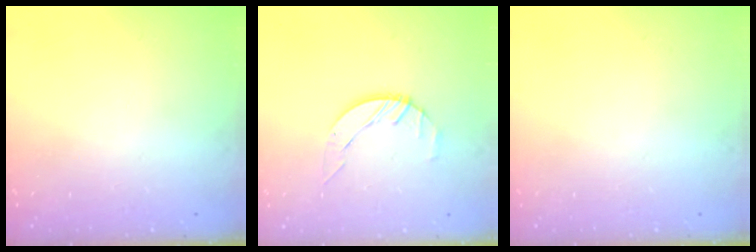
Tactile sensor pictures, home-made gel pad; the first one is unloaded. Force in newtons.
{"total": 2.7, "press": 2.7, "slide": 0.3}
{"total": 0.0}